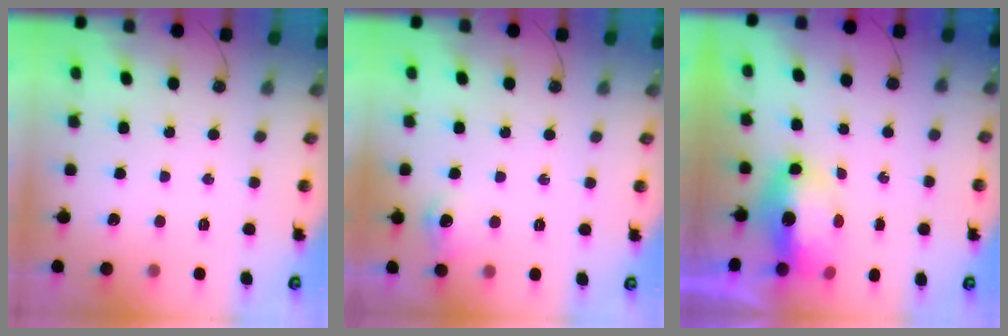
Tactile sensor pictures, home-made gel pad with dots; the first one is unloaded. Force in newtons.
{"total": 7.1, "press": 7.1, "slide": 0.5}
{"total": 7.2, "press": 7.1, "slide": 1.4}